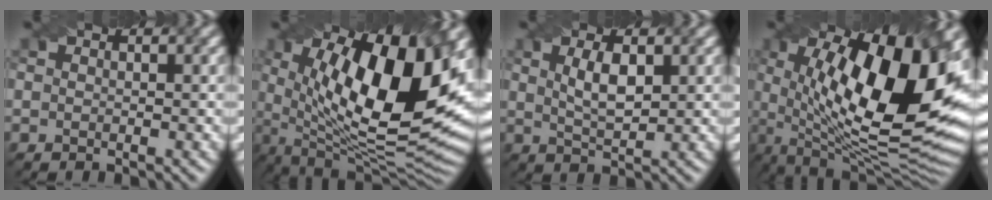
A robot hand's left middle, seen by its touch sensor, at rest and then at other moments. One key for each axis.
{"total": 16.7, "fx": 3.5, "fy": 6.6, "fz": 14.9, "tx": -0.224, "ty": -0.005, "tz": 0.051}
{"total": 3.0, "fx": 0.7, "fy": 1.1, "fz": 2.7, "tx": -0.056, "ty": 0.000, "tz": 0.018}
{"total": 17.9, "fx": 2.9, "fy": 6.9, "fz": 16.3, "tx": -0.232, "ty": 0.002, "tz": 0.040}